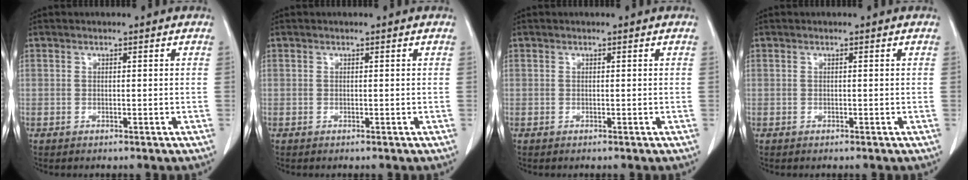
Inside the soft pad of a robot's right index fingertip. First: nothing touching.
{"total": 0.0}
{"total": 0.0}
{"total": 0.0}